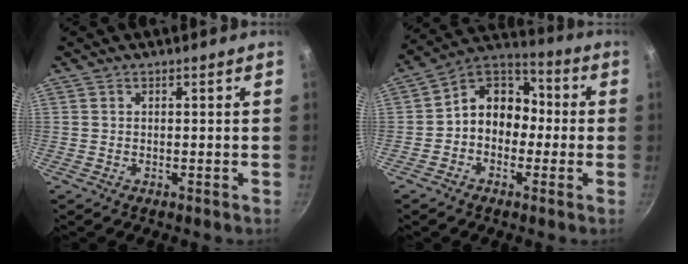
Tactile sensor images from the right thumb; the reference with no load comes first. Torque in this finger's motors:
{"motor_torque": [-0.10, 0.34, 0.02, 0.02, 0.05]}